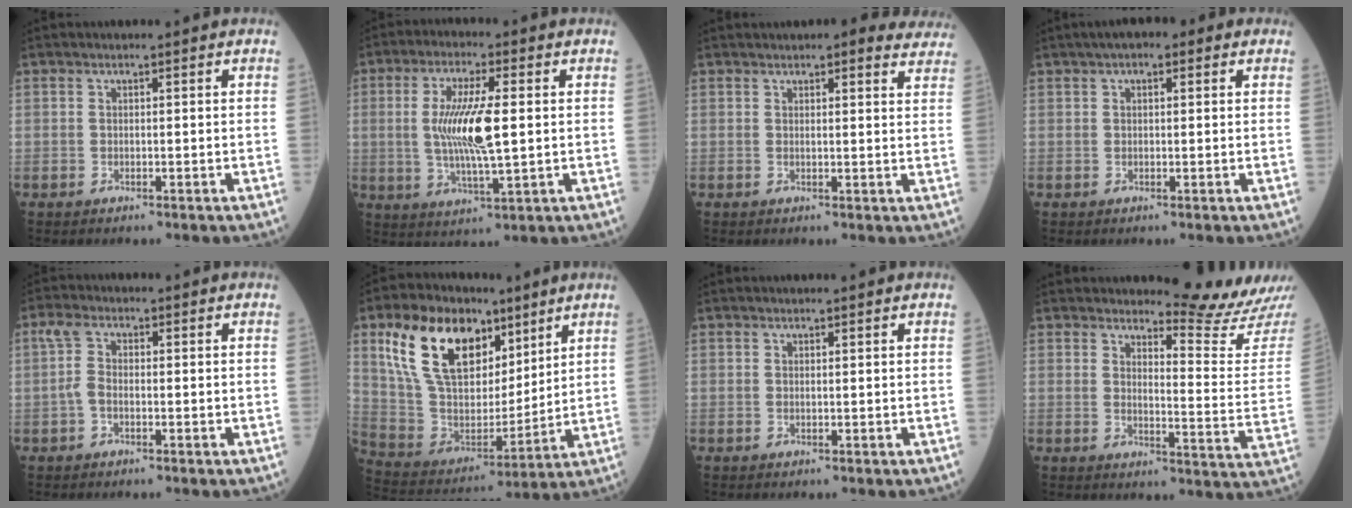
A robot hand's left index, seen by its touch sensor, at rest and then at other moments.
{"total": 10.2, "force": [0.7, 1.6, 10.1], "torque": [-0.206, -0.002, 0.017]}
{"total": 9.7, "force": [8.9, 2.3, 3.3], "torque": [-0.018, 0.006, 0.081]}
{"total": 4.5, "force": [2.6, 2.0, 3.1], "torque": [-0.050, 0.030, 0.036]}
{"total": 2.8, "force": [-0.5, 1.4, 2.4], "torque": [-0.059, 0.008, -0.011]}
{"total": 18.0, "force": [9.7, 10.2, 11.2], "torque": [-0.233, 0.033, 0.188]}
{"total": 0.9, "force": [0.8, 0.2, 0.3], "torque": [-0.010, 0.011, 0.013]}
{"total": 11.5, "force": [11.3, -2.0, 0.6], "torque": [-0.007, -0.117, 0.130]}